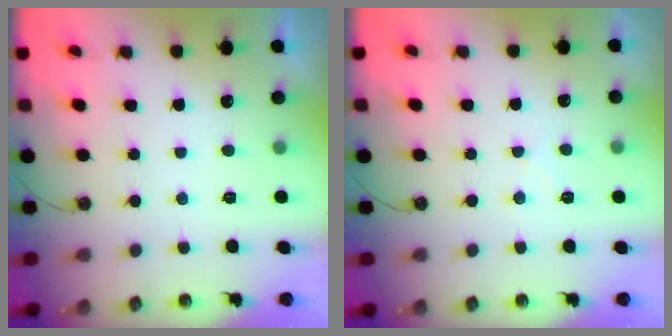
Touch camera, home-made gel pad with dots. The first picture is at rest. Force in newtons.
{"total": 4.7, "press": 4.7, "slide": 0.6}